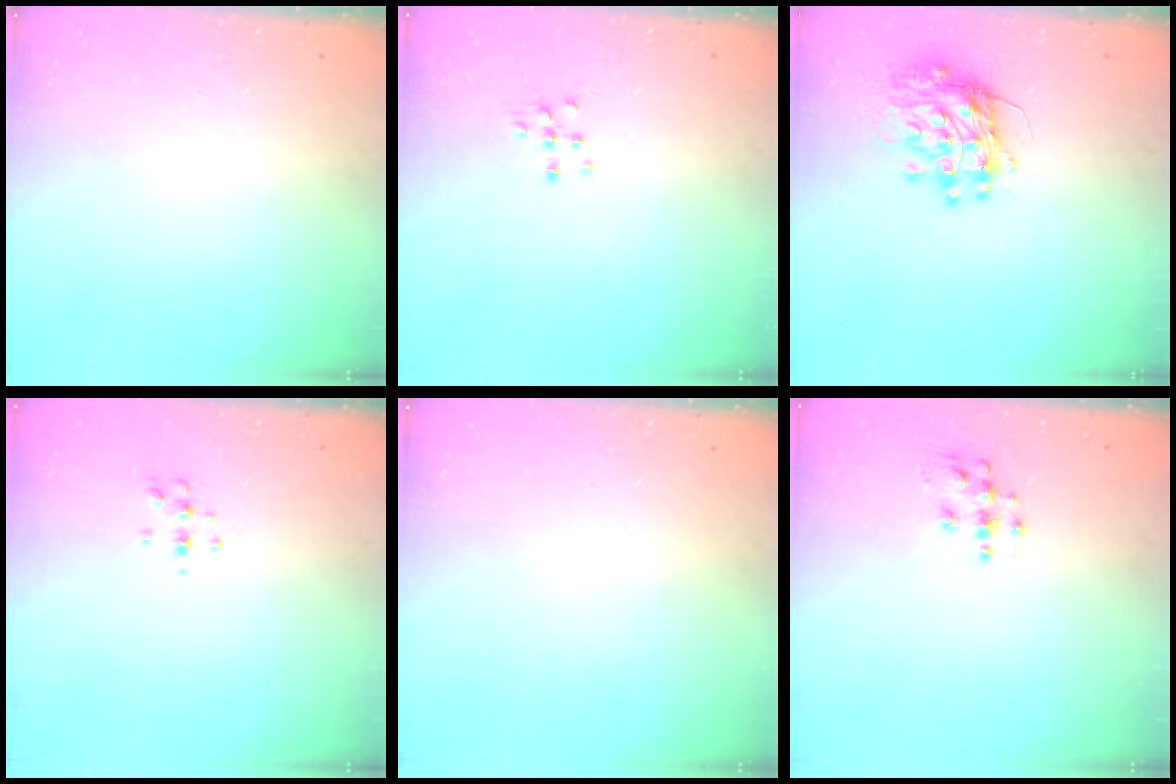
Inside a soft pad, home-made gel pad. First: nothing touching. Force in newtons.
{"total": 5.3, "press": 5.3, "slide": 0.5}
{"total": 11.7, "press": 11.6, "slide": 1.2}
{"total": 5.2, "press": 5.0, "slide": 1.1}
{"total": 0.0}
{"total": 6.2, "press": 6.2, "slide": 0.2}